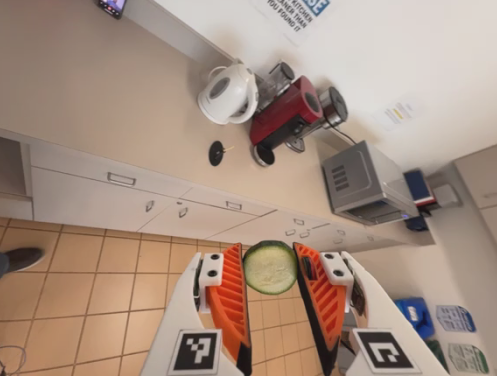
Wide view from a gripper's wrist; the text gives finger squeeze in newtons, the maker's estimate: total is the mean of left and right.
{"total": 8.2, "left": 8.1, "right": 8.2}